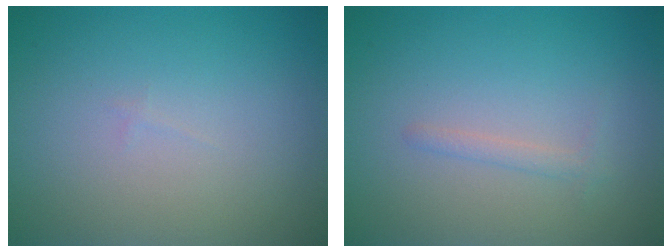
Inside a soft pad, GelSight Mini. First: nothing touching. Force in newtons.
{"total": 1.0, "press": 1.0, "slide": 0.0}